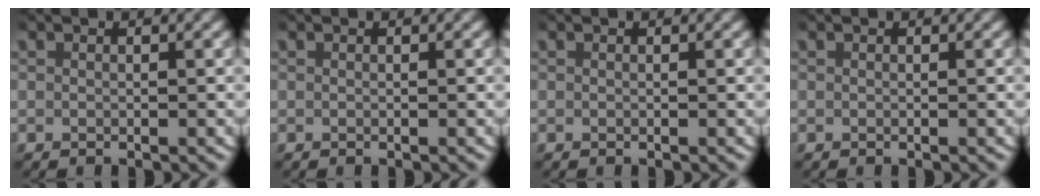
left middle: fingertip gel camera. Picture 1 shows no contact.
{"total": 0.0}
{"total": 0.0}
{"total": 0.0}